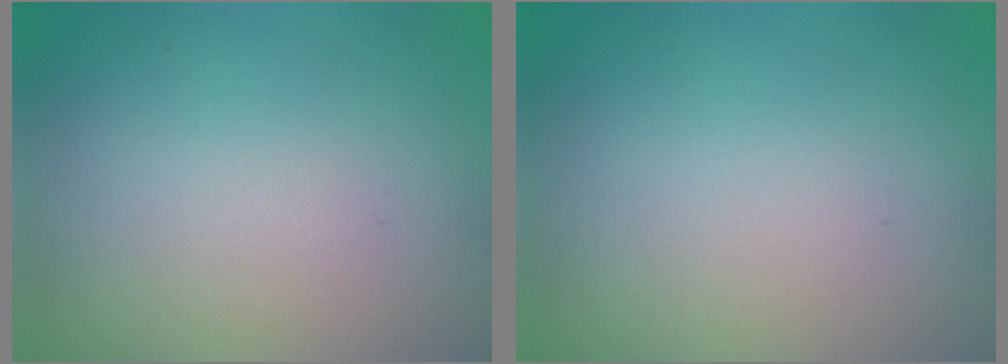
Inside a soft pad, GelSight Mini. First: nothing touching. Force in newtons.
{"total": 0.0}